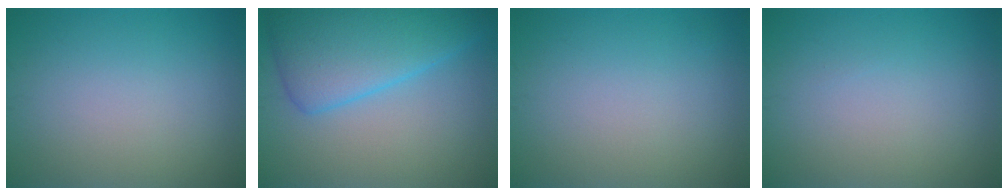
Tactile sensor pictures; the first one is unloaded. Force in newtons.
{"total": 7.5, "press": 7.5, "slide": 0.3}
{"total": 0.0}
{"total": 0.0}